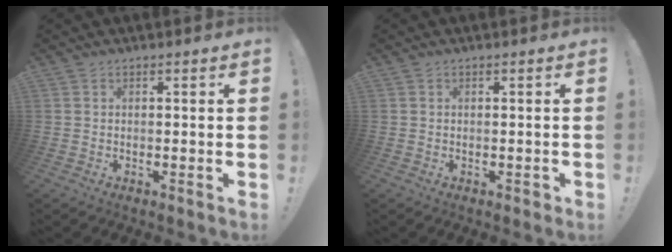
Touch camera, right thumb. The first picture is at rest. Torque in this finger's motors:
{"motor_torque": [-0.07, -0.04, 0.21, -0.04, -0.01]}